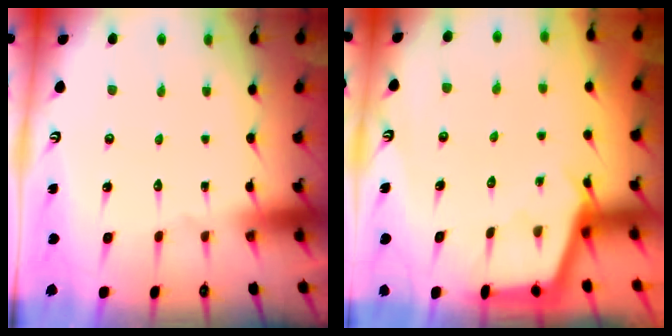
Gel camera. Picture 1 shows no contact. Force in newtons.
{"total": 2.8, "press": 2.8, "slide": 0.6}